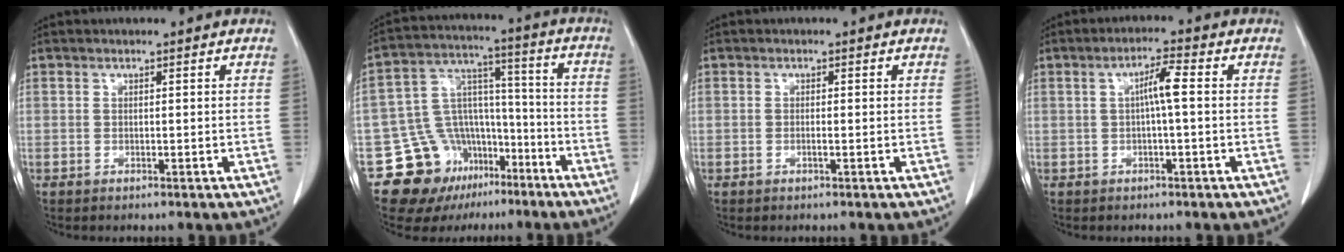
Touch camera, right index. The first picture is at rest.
{"total": 15.4, "force": [-9.0, 11.4, 5.2], "torque": [-0.086, 0.081, -0.133]}
{"total": 0.7, "force": [-0.3, 0.1, 0.7], "torque": [-0.015, 0.000, -0.003]}
{"total": 3.9, "force": [0.2, 0.2, 3.8], "torque": [-0.068, 0.010, 0.004]}